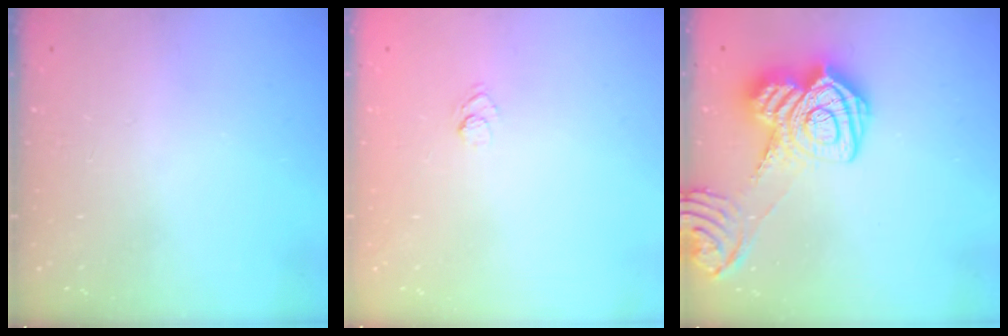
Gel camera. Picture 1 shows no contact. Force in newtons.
{"total": 3.6, "press": 3.4, "slide": 1.3}
{"total": 17.8, "press": 17.8, "slide": 1.2}